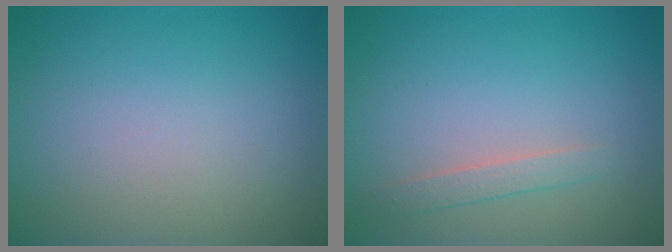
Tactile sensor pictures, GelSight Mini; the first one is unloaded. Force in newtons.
{"total": 1.3, "press": 1.3, "slide": 0.1}